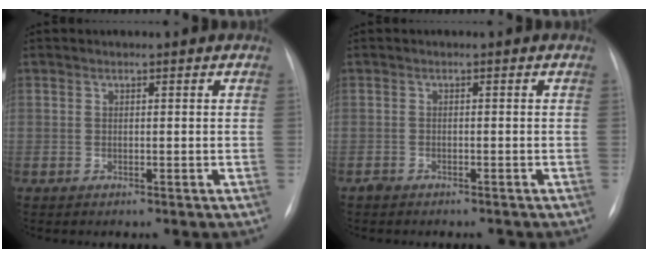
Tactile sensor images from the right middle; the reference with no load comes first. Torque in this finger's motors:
{"motor_torque": [-0.32, -0.21, 0.03, 0.00]}